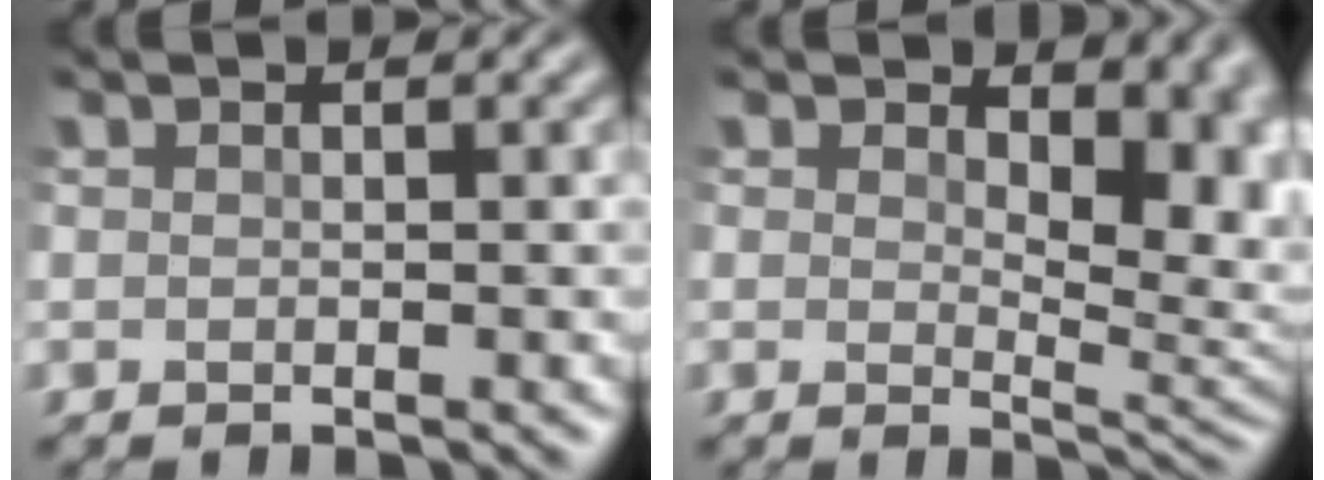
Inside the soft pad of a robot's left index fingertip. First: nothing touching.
{"total": 5.4, "force": [1.7, 2.6, 4.4], "torque": [-0.055, -0.009, 0.037]}